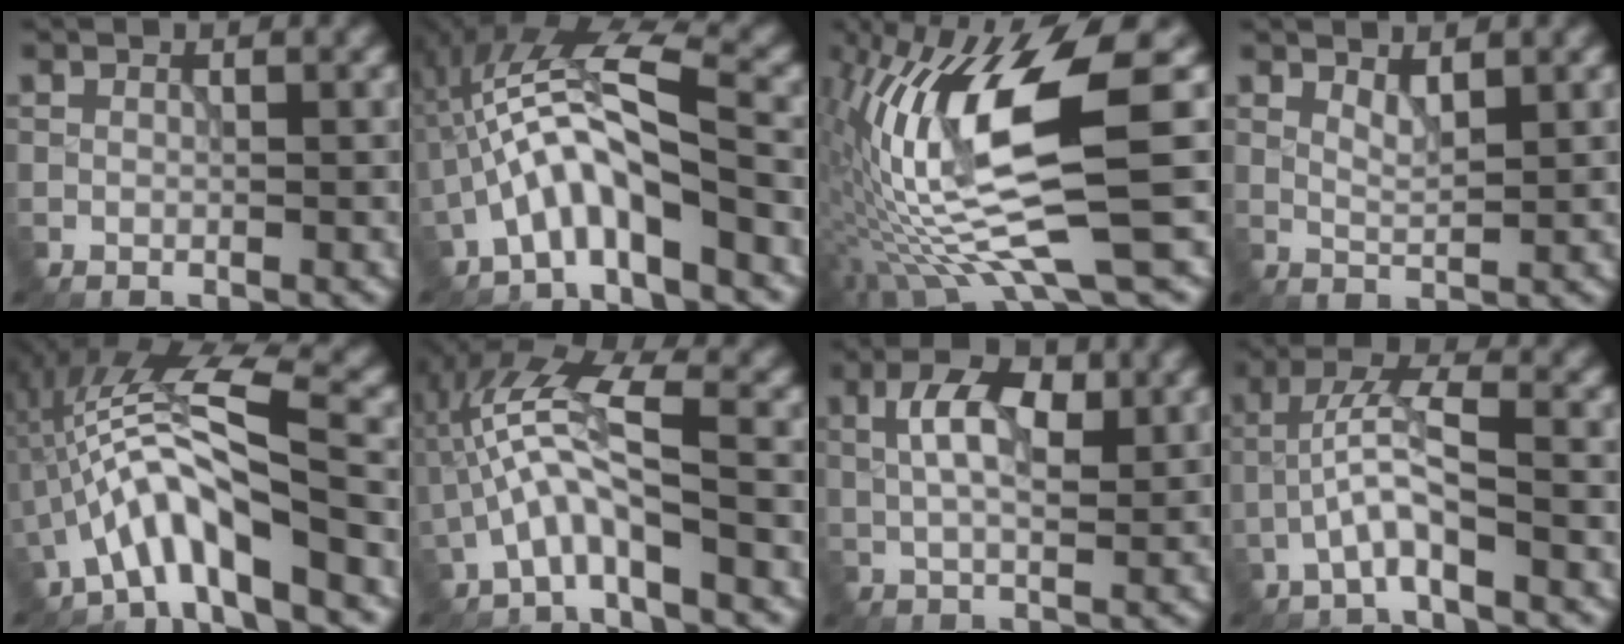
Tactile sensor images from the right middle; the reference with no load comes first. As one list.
[{"total": 6.0, "force": [-2.6, 1.3, 5.2], "torque": [-0.099, 0.024, -0.051]}, {"total": 13.1, "force": [-1.3, 2.7, 12.8], "torque": [-0.251, 0.001, -0.014]}, {"total": 1.5, "force": [1.1, 0.3, 0.9], "torque": [-0.019, -0.003, 0.022]}, {"total": 7.2, "force": [-2.9, 1.6, 6.4], "torque": [-0.115, 0.022, -0.058]}, {"total": 5.3, "force": [-1.8, 1.4, 4.8], "torque": [-0.098, 0.023, -0.038]}, {"total": 4.7, "force": [1.1, 2.3, 4.0], "torque": [-0.074, 0.008, 0.016]}, {"total": 4.1, "force": [-1.9, 0.8, 3.6], "torque": [-0.070, 0.019, -0.040]}]